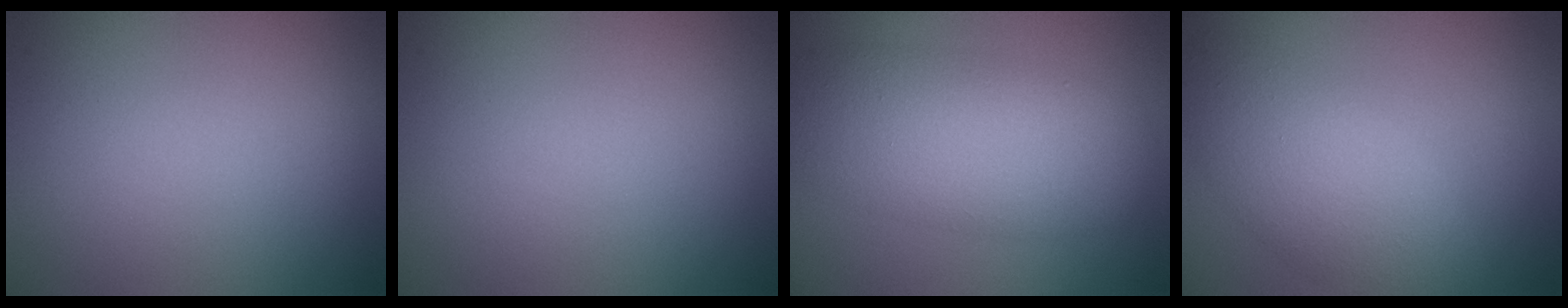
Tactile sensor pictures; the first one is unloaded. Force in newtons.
{"total": 0.0}
{"total": 7.3, "press": 7.3, "slide": 0.2}
{"total": 5.6, "press": 5.6, "slide": 0.5}